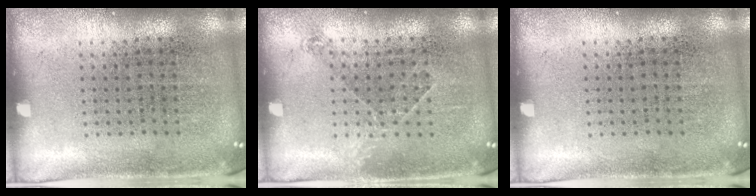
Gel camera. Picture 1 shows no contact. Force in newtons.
{"total": 1.0, "press": 0.8, "slide": 0.6}
{"total": 0.0}